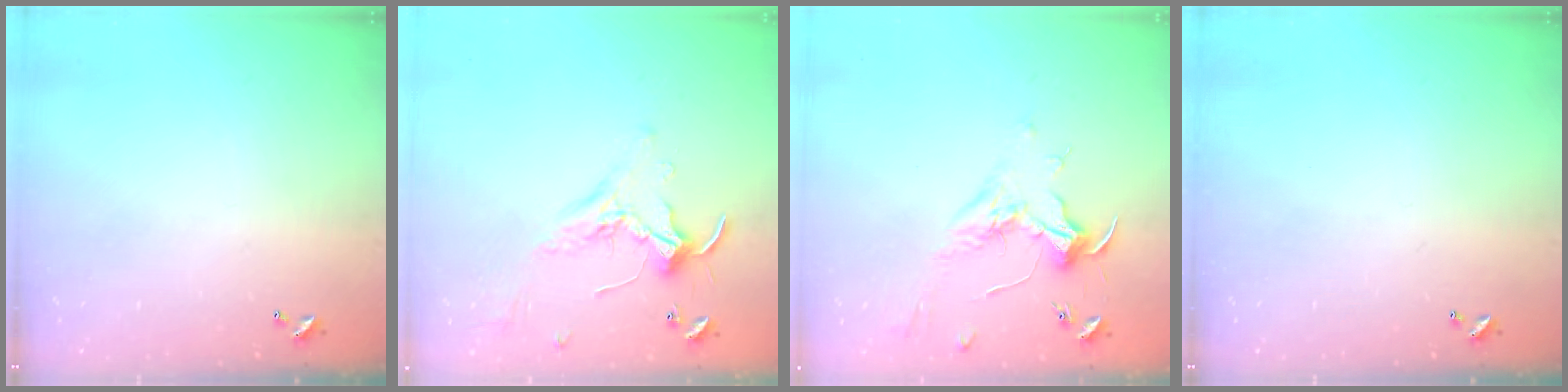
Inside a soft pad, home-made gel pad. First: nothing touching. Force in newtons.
{"total": 1.7, "press": 1.6, "slide": 0.2}
{"total": 1.8, "press": 1.7, "slide": 0.7}
{"total": 0.0}